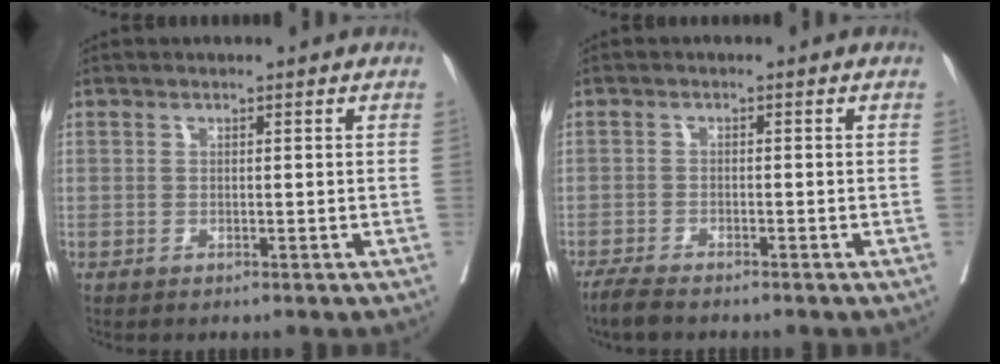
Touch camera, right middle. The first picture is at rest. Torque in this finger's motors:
{"motor_torque": [-0.17, -0.05, 0.04, 0.01]}